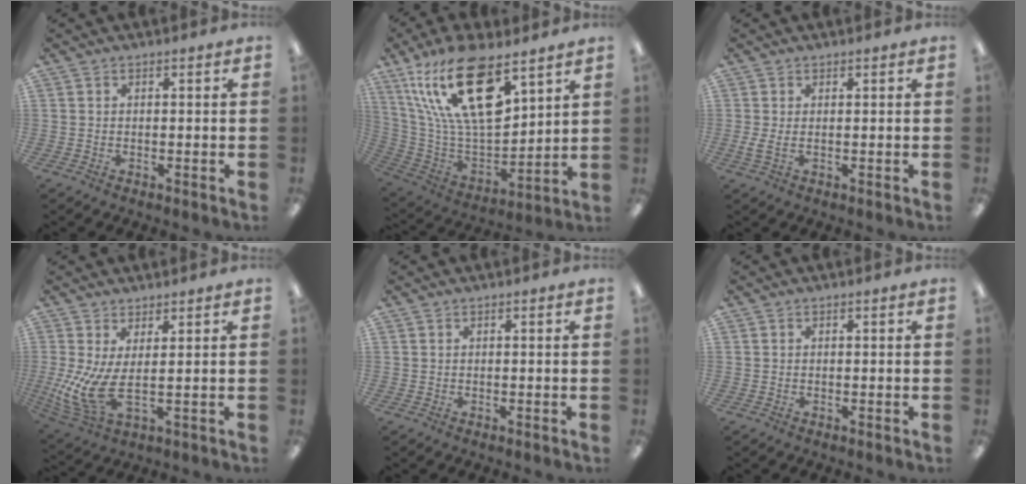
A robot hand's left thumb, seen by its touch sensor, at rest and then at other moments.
{"total": 23.5, "force": [13.9, 9.0, 16.7], "torque": [-0.333, -0.075, 0.237]}
{"total": 3.3, "force": [0.4, 1.0, 3.1], "torque": [-0.055, -0.006, 0.007]}
{"total": 9.8, "force": [0.5, 3.2, 9.3], "torque": [-0.202, -0.034, 0.015]}
{"total": 0.0}
{"total": 0.0}